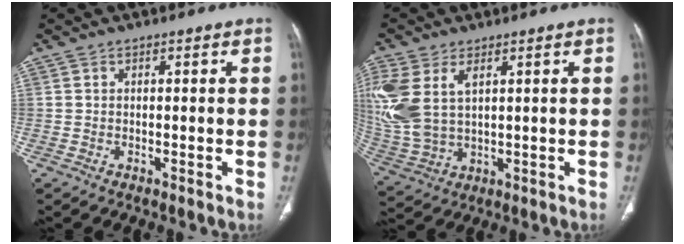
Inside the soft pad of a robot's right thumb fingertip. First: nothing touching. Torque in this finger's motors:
{"motor_torque": [0.30, 0.39, 1.18, 0.54, 0.25]}